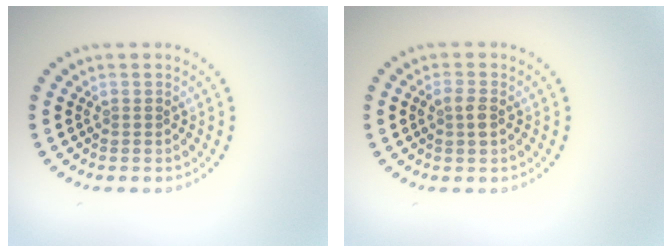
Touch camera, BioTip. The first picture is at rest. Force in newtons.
{"total": 1.5, "press": 1.5, "slide": 0.2}